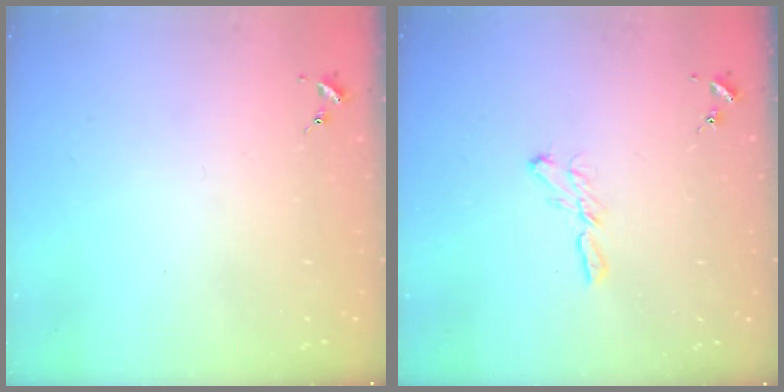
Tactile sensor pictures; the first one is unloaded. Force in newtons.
{"total": 5.6, "press": 5.6, "slide": 0.2}